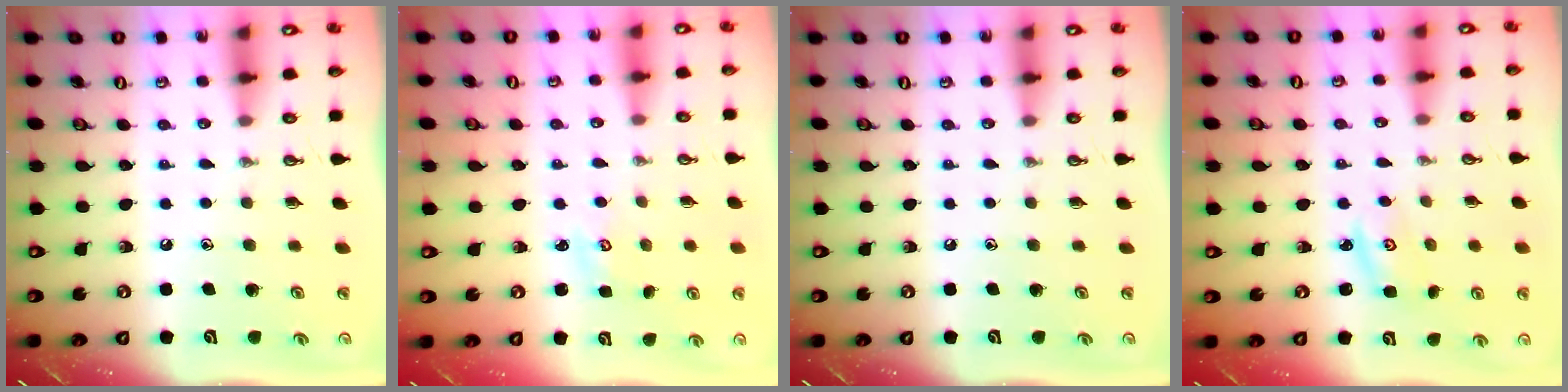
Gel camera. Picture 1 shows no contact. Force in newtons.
{"total": 2.0, "press": 1.9, "slide": 0.2}
{"total": 0.0}
{"total": 2.7, "press": 2.7, "slide": 0.4}